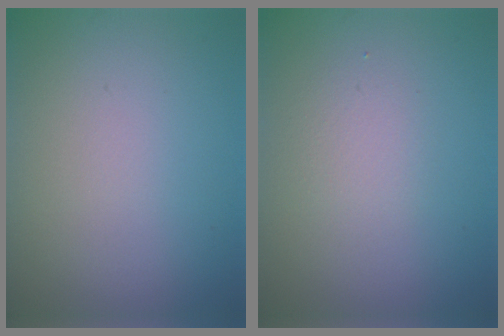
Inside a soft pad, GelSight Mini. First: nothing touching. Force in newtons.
{"total": 1.6, "press": 1.6, "slide": 0.0}